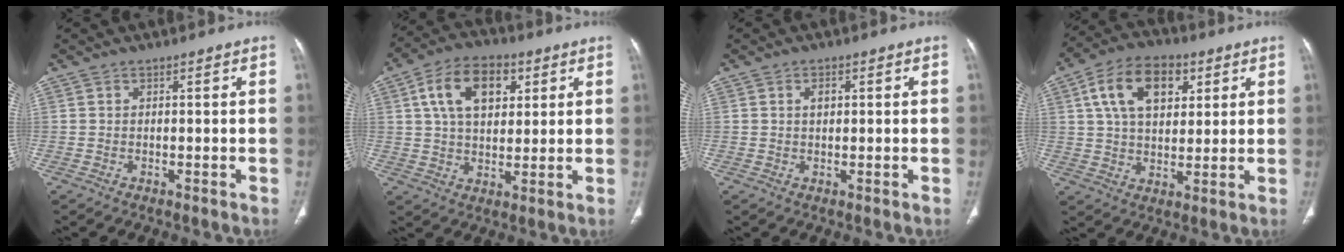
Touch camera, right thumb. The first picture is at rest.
{"total": 13.0, "force": [4.6, 8.1, 9.2], "torque": [-0.130, -0.003, 0.076]}
{"total": 1.8, "force": [0.5, 1.1, 1.3], "torque": [-0.020, 0.001, 0.008]}
{"total": 14.0, "force": [5.1, 8.6, 9.7], "torque": [-0.142, -0.004, 0.087]}